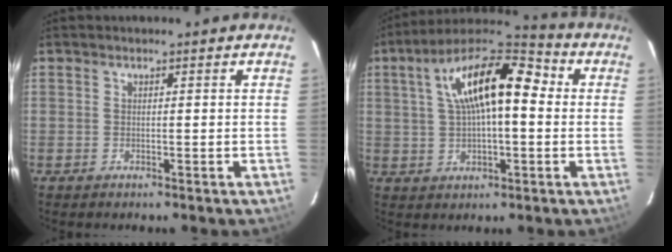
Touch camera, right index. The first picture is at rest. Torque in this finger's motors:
{"motor_torque": [0.73, -0.01, 0.69, 0.21]}